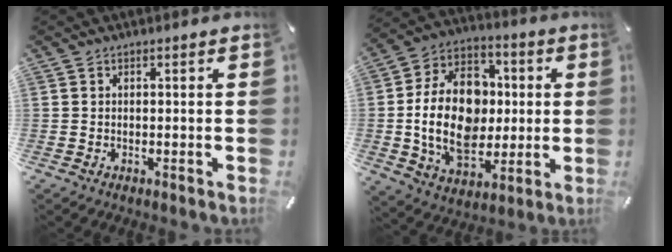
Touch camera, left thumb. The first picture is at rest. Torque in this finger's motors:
{"motor_torque": [2.53, 2.48, 0.87, 0.37, 0.28]}